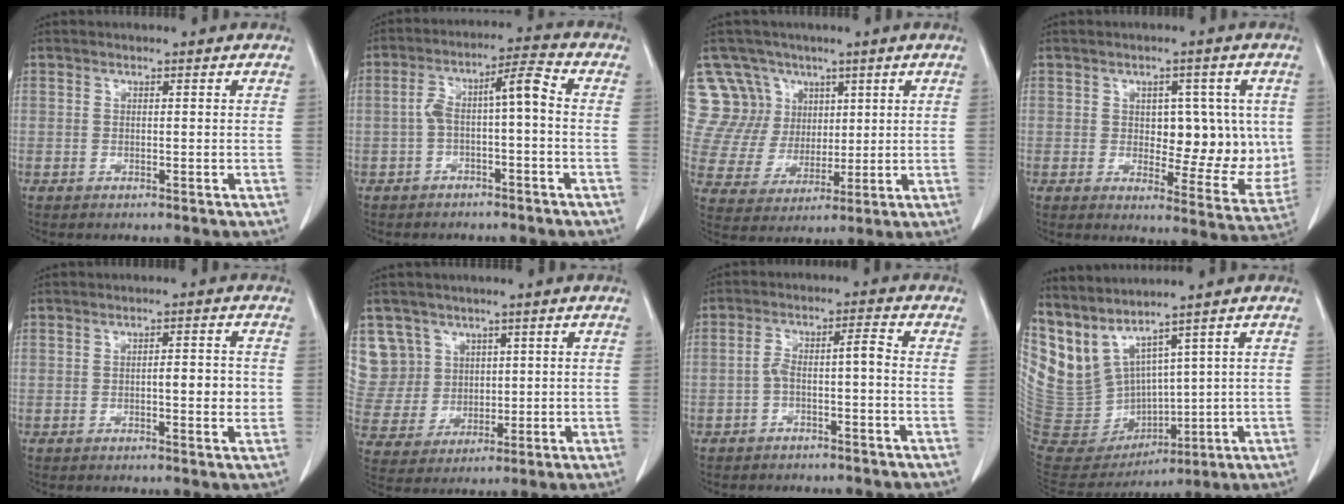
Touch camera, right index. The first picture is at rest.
{"total": 6.8, "force": [-0.8, 1.3, 6.6], "torque": [-0.122, 0.039, -0.011]}
{"total": 13.6, "force": [7.1, 11.5, 1.1], "torque": [-0.042, 0.053, 0.155]}
{"total": 11.5, "force": [1.1, 5.6, 10.0], "torque": [-0.115, 0.004, 0.026]}
{"total": 4.0, "force": [-0.3, 1.1, 3.9], "torque": [-0.057, 0.001, -0.004]}
{"total": 9.8, "force": [4.6, 8.6, 0.3], "torque": [-0.018, 0.038, 0.113]}
{"total": 4.4, "force": [-1.4, 0.9, 4.0], "torque": [-0.077, 0.029, -0.018]}
{"total": 12.1, "force": [9.1, 5.3, 6.0], "torque": [-0.136, -0.006, 0.218]}